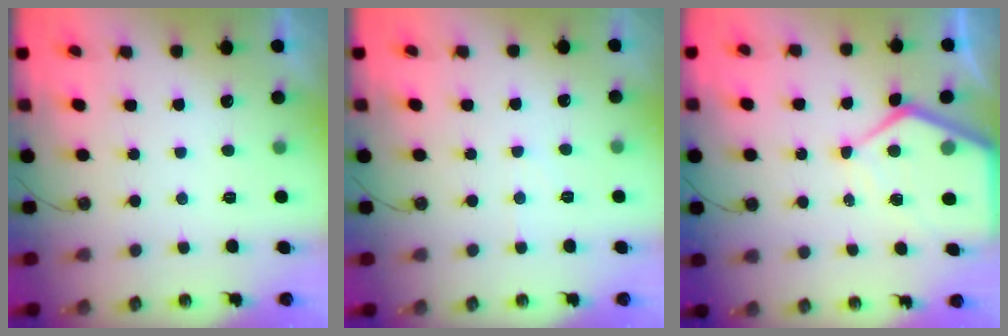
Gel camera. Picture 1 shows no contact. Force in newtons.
{"total": 3.4, "press": 3.4, "slide": 0.6}
{"total": 10.4, "press": 10.3, "slide": 1.1}